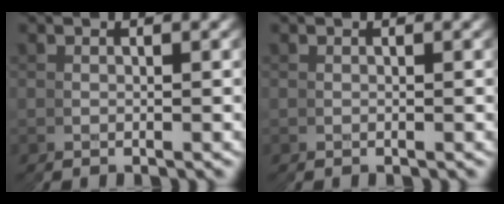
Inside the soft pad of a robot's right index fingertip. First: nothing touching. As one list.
[{"total": 0.0}]